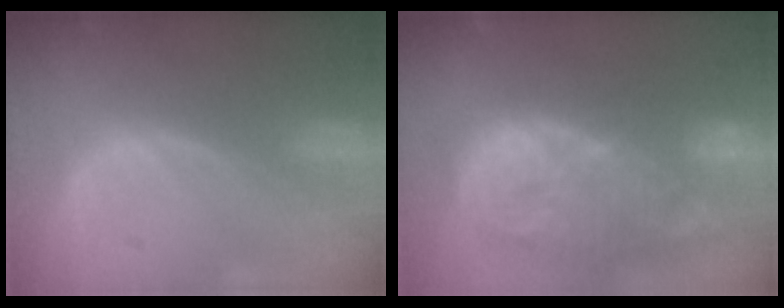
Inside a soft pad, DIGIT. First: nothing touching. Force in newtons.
{"total": 14.3, "press": 12.4, "slide": 7.2}